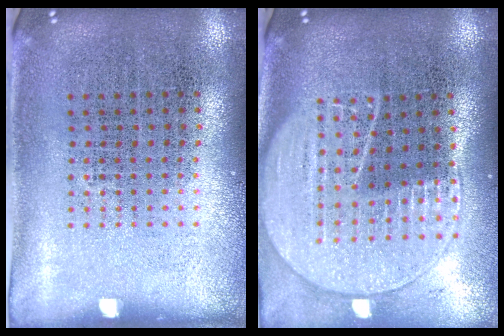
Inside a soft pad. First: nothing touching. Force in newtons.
{"total": 1.9, "press": 1.8, "slide": 0.8}